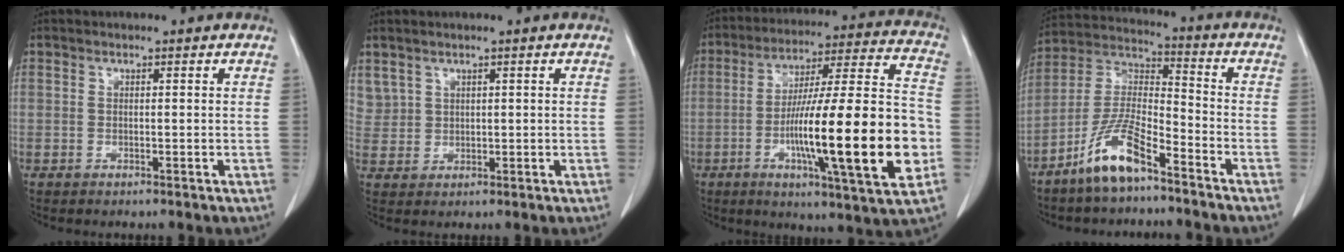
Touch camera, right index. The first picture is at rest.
{"total": 3.2, "force": [2.1, 2.3, 0.4], "torque": [-0.005, 0.006, 0.050]}
{"total": 24.8, "force": [-5.9, 1.5, 24.1], "torque": [-0.360, -0.005, -0.095]}
{"total": 10.7, "force": [-7.3, 2.3, 7.5], "torque": [-0.164, -0.004, -0.145]}